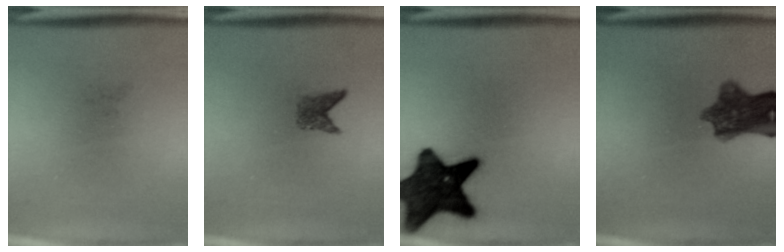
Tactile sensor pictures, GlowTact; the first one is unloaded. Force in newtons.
{"total": 1.9}
{"total": 15.4}
{"total": 8.4}